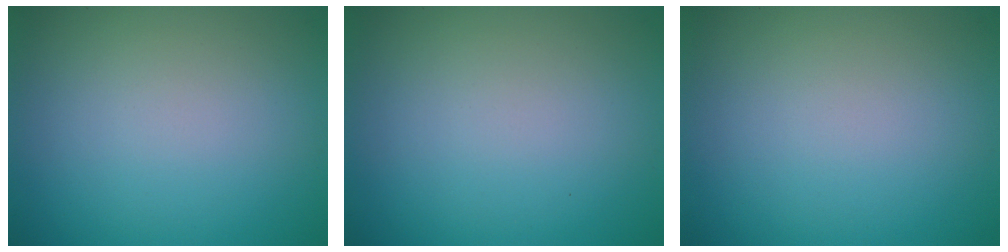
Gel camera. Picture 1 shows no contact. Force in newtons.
{"total": 0.0}
{"total": 0.0}